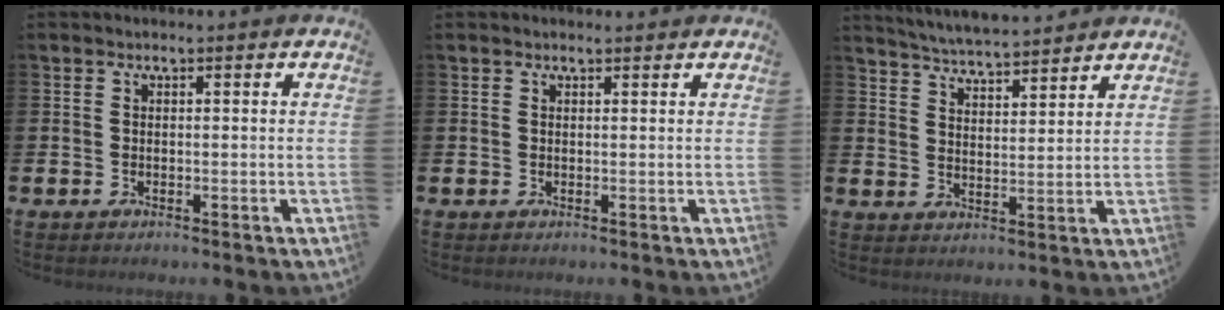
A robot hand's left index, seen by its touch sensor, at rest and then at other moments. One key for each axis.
{"total": 0.7, "fx": 0.6, "fy": 0.1, "fz": 0.3, "tx": 0.005, "ty": -0.003, "tz": 0.009}
{"total": 5.2, "fx": 5.1, "fy": 0.1, "fz": 0.3, "tx": -0.025, "ty": -0.031, "tz": 0.092}